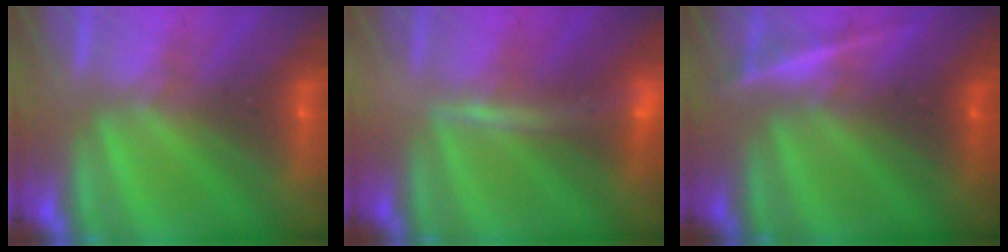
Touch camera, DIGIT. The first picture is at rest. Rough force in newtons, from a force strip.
{"total": 2.6}
{"total": 4.4}